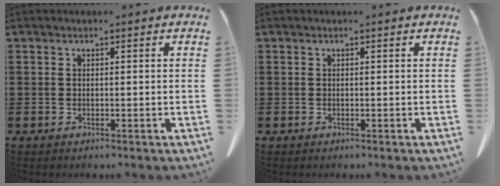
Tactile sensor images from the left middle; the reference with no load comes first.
{"total": 0.0}